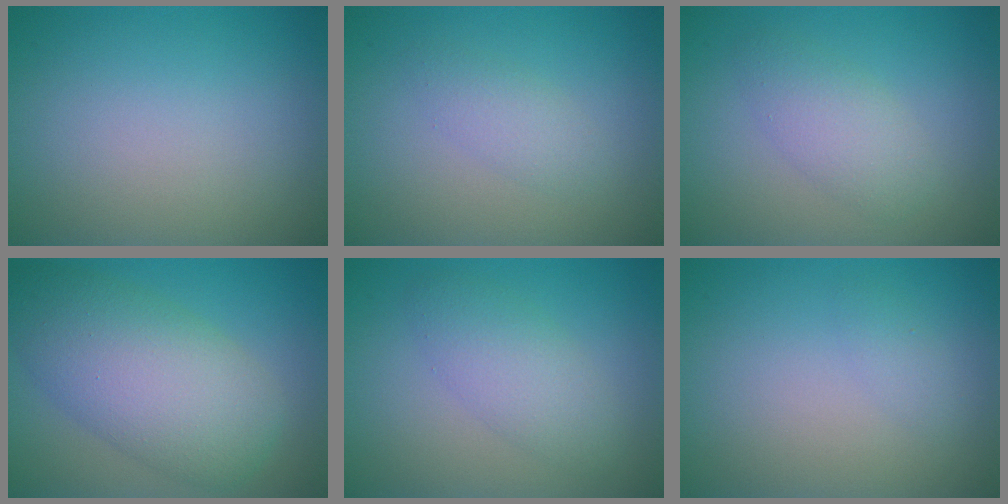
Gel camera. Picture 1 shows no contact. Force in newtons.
{"total": 1.8, "press": 1.8, "slide": 0.1}
{"total": 2.7, "press": 2.7, "slide": 0.1}
{"total": 8.5, "press": 8.5, "slide": 0.3}
{"total": 3.2, "press": 3.2, "slide": 0.1}
{"total": 0.9, "press": 0.9, "slide": 0.2}